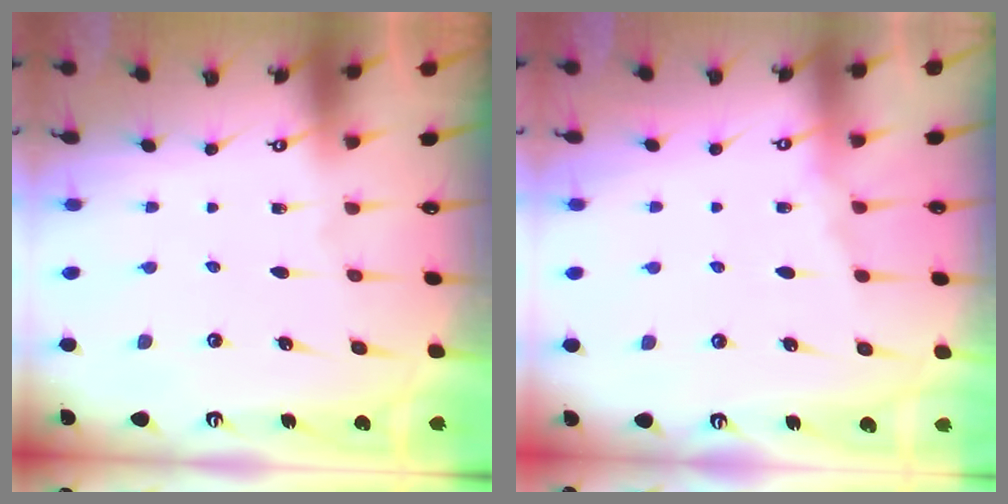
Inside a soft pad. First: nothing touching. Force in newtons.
{"total": 5.4, "press": 5.4, "slide": 0.7}